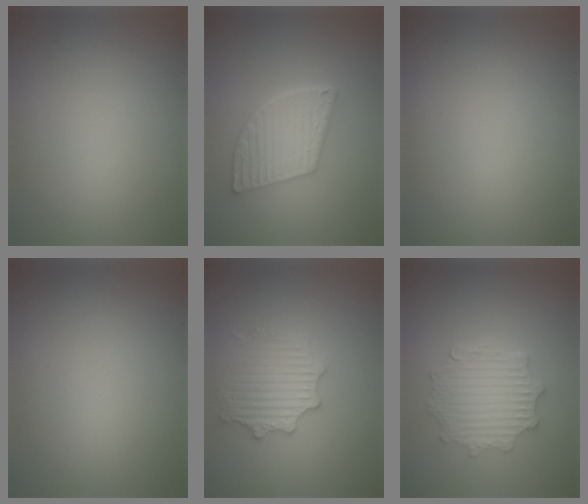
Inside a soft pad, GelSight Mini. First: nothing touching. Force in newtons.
{"total": 5.4, "press": 4.3, "slide": 3.2}
{"total": 0.0}
{"total": 0.0}
{"total": 2.9, "press": 2.8, "slide": 0.5}
{"total": 4.9, "press": 4.0, "slide": 2.8}